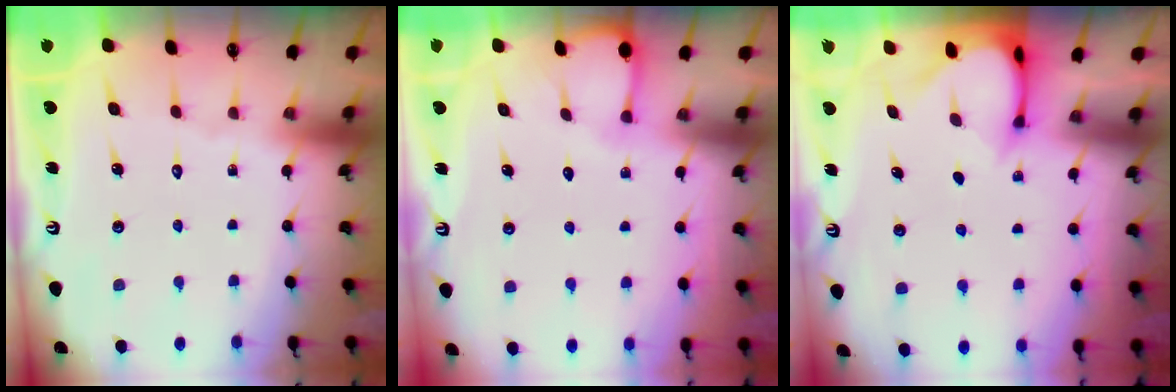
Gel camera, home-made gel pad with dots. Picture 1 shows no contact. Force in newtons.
{"total": 2.8, "press": 2.8, "slide": 0.4}
{"total": 3.3, "press": 3.3, "slide": 0.2}